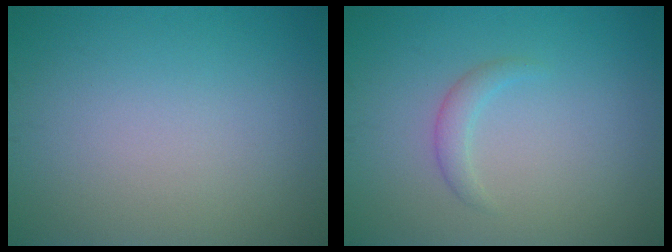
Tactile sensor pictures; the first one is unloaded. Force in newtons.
{"total": 1.4, "press": 1.4, "slide": 0.1}